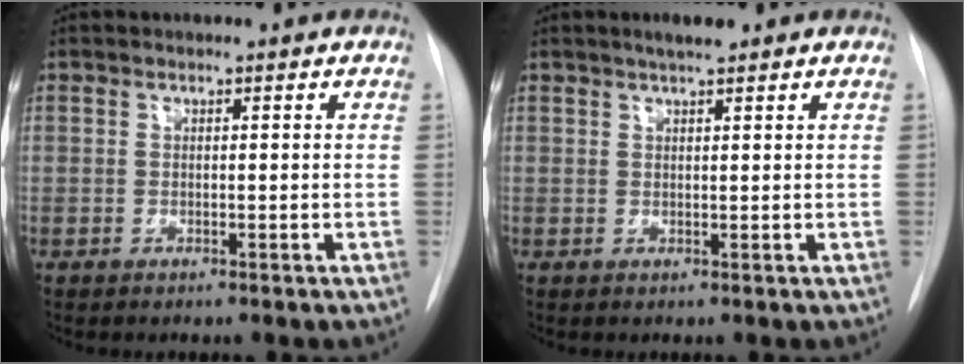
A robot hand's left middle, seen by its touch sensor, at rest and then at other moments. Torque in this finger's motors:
{"motor_torque": [0.10, -0.09, 0.00, 0.01]}